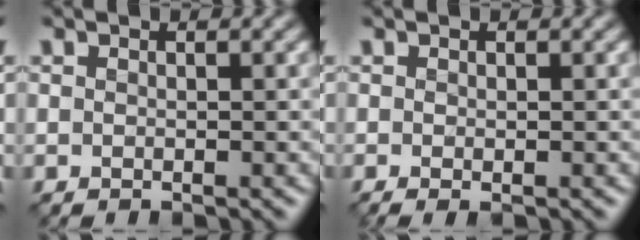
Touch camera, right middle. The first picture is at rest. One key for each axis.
{"total": 0.8, "fx": -0.2, "fy": 0.3, "fz": 0.7, "tx": -0.017, "ty": -0.005, "tz": -0.002}